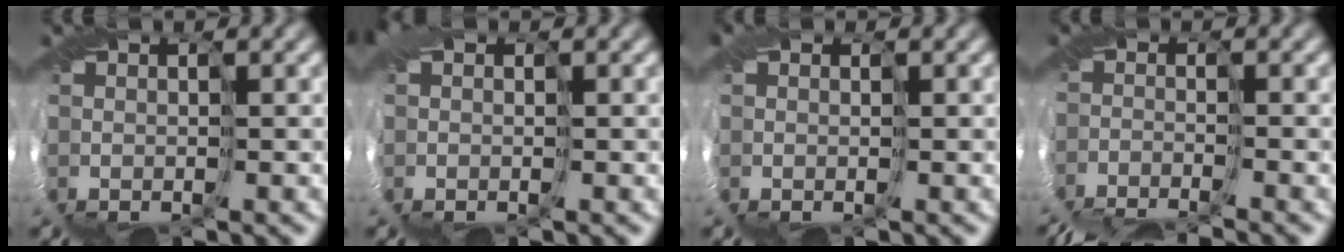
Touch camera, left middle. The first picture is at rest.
{"total": 0.0}
{"total": 0.0}
{"total": 8.3, "force": [-8.3, -0.1, 0.6], "torque": [-0.025, -0.031, -0.113]}